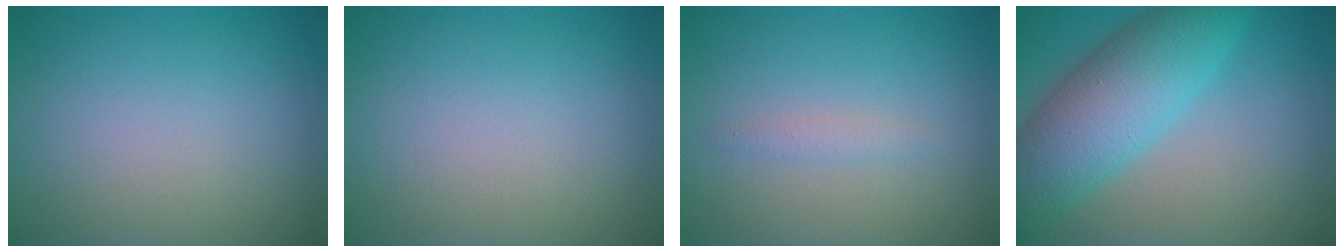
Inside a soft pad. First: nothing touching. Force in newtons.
{"total": 0.0}
{"total": 1.0, "press": 1.0, "slide": 0.0}
{"total": 8.3, "press": 8.3, "slide": 0.4}